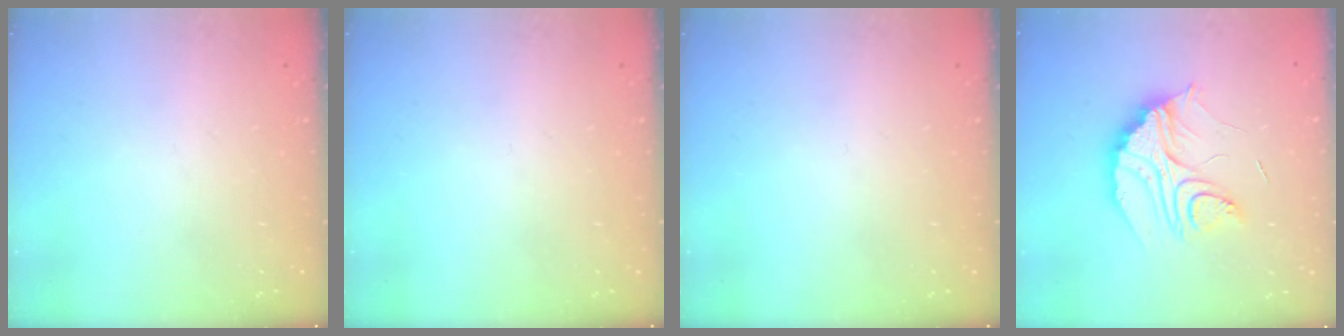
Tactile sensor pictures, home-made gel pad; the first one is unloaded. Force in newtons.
{"total": 0.0}
{"total": 0.0}
{"total": 12.8, "press": 12.8, "slide": 0.8}